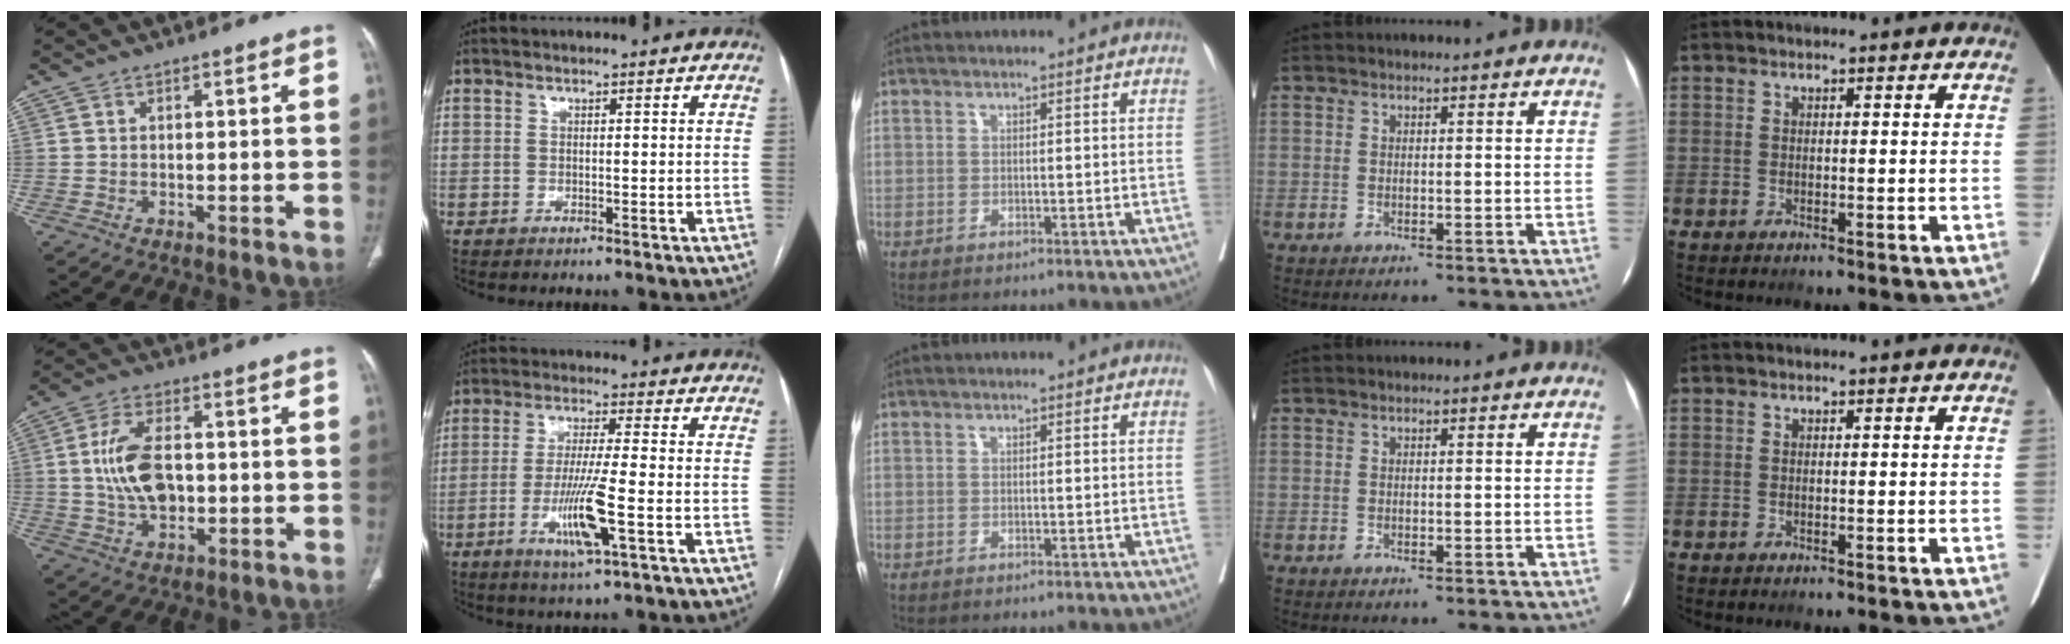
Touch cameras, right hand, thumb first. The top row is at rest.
{"thumb": {"total": 10.4, "force": [0.3, 6.1, 8.5], "torque": [-0.158, 0.006, 0.010]}, "index": {"total": 8.9, "force": [-3.1, -0.2, 8.3], "torque": [-0.164, -0.013, -0.057]}, "middle": {"total": 0.5, "force": [-0.4, 0.0, 0.3], "torque": [-0.001, 0.000, -0.007]}}